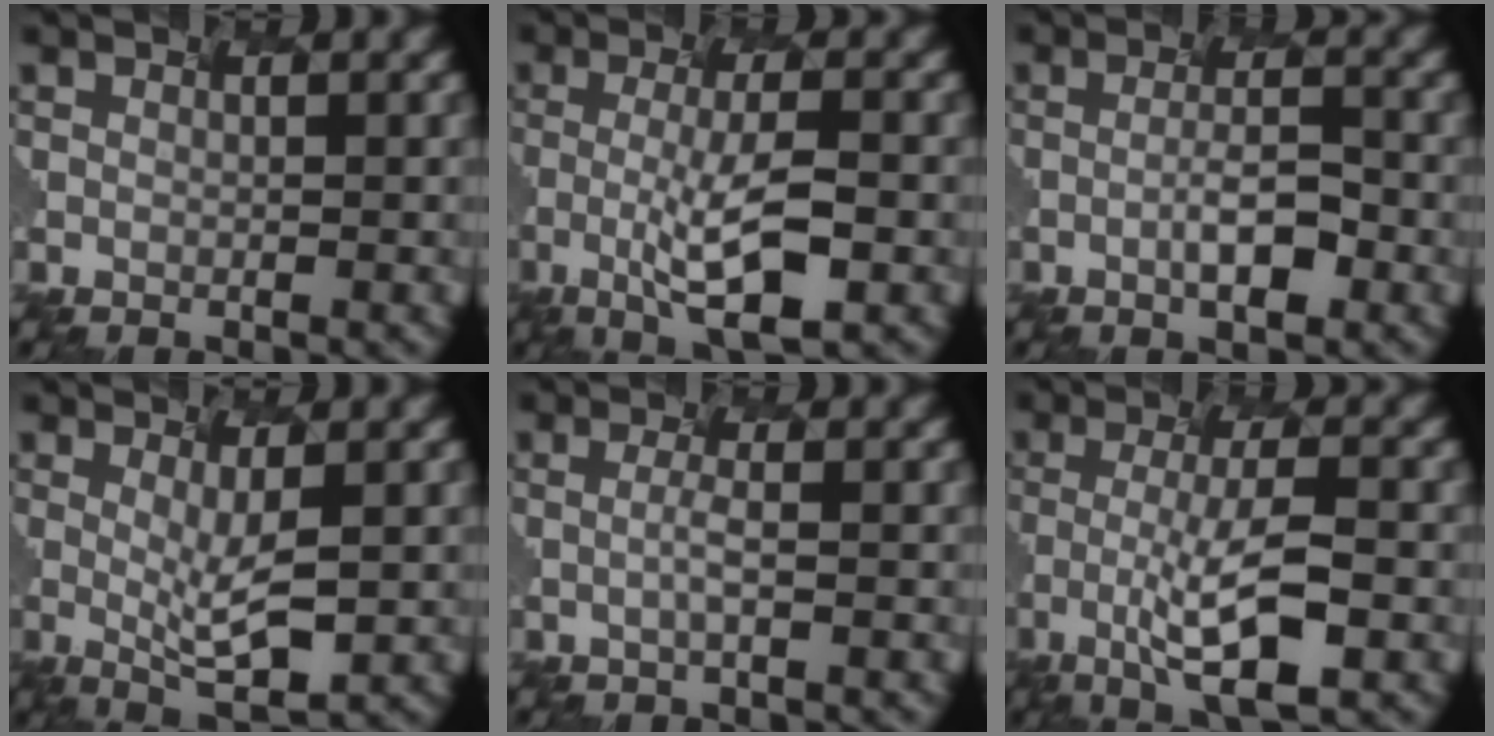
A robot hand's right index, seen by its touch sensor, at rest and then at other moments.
{"total": 5.3, "force": [-2.0, 0.8, 4.9], "torque": [-0.100, -0.011, -0.004]}
{"total": 2.4, "force": [-1.6, -0.2, 1.8], "torque": [-0.058, -0.008, 0.000]}
{"total": 3.1, "force": [-0.8, 0.2, 3.0], "torque": [-0.072, -0.016, 0.021]}
{"total": 1.2, "force": [-1.0, -0.7, 0.1], "torque": [-0.028, -0.008, 0.010]}
{"total": 5.9, "force": [-2.6, 0.8, 5.3], "torque": [-0.109, -0.005, -0.019]}